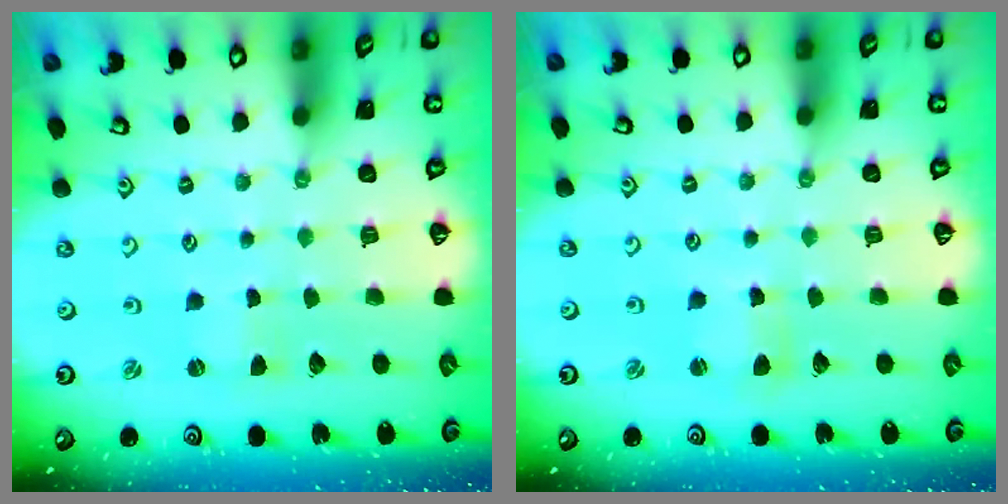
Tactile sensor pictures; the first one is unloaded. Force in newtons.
{"total": 3.3, "press": 3.3, "slide": 0.4}